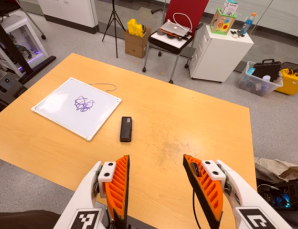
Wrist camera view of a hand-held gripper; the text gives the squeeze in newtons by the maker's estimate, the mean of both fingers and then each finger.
{"total": 0.0}